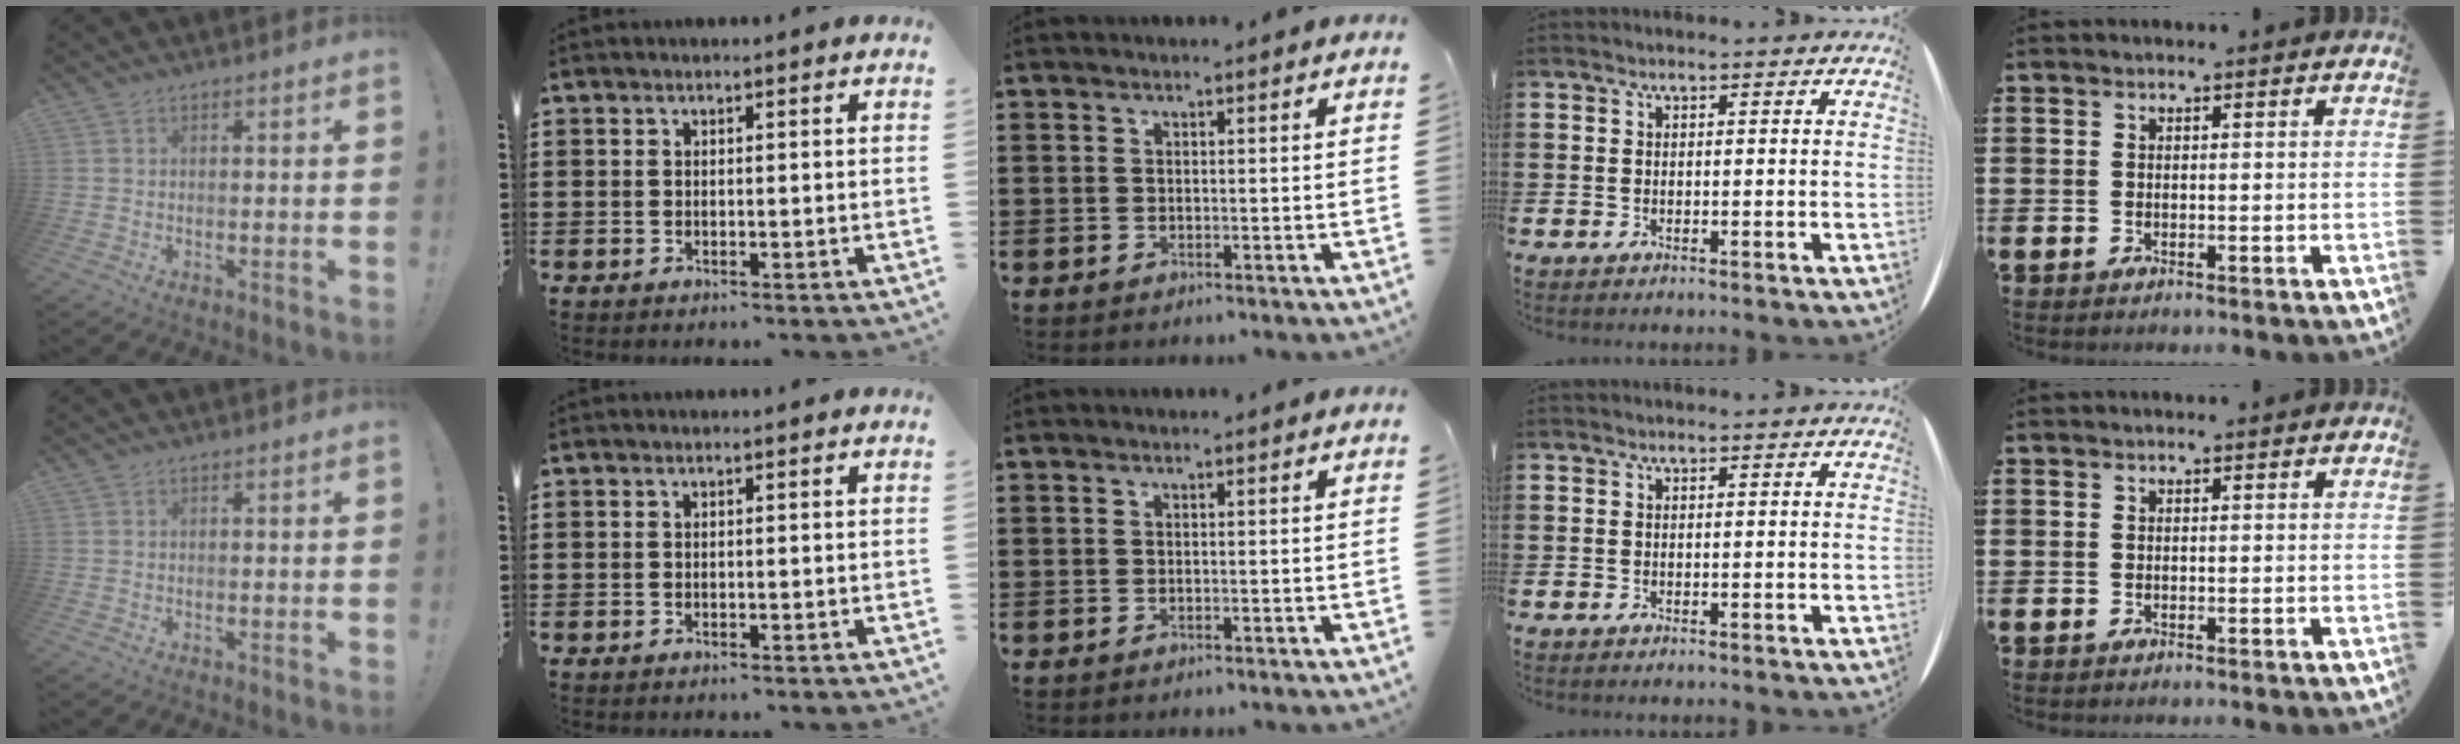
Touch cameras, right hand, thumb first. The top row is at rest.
{}